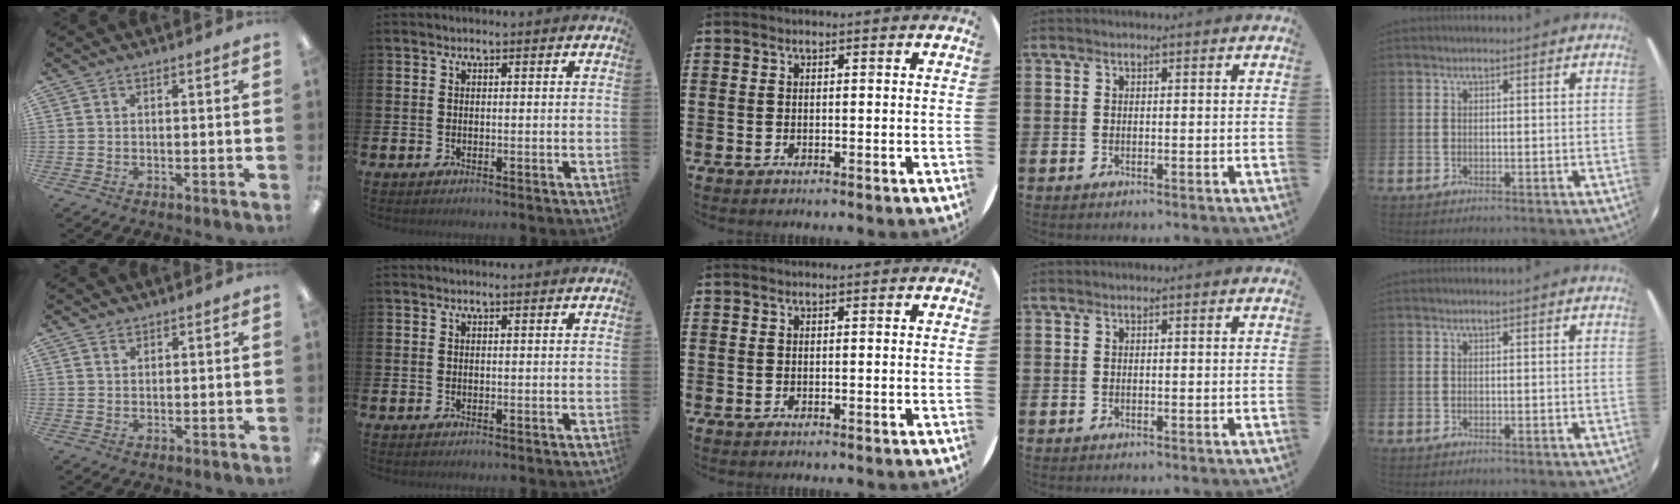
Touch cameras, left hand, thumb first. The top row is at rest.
{"thumb": {"total": 1.1, "force": [1.0, 0.4, 0.2], "torque": [-0.004, 0.000, 0.020]}}